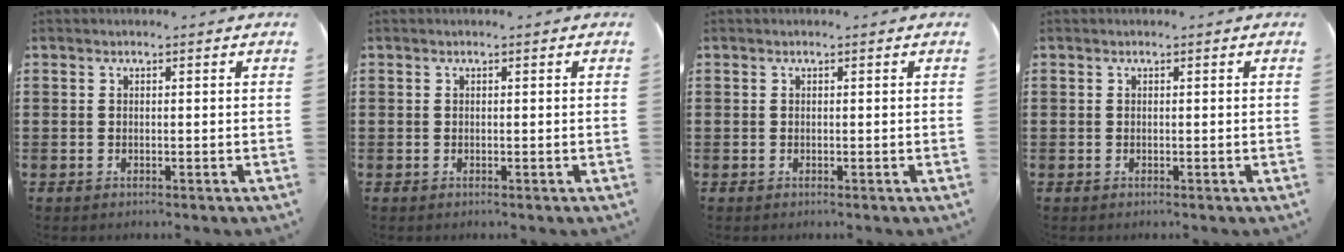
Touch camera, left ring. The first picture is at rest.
{"total": 0.0}
{"total": 0.0}
{"total": 0.0}